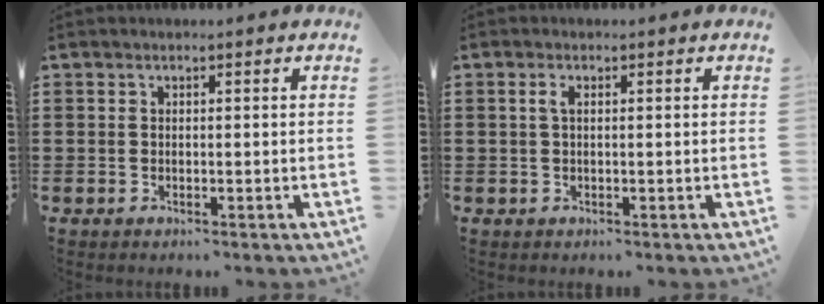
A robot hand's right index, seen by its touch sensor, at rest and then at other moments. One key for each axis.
{"total": 1.2, "fx": 0.2, "fy": 0.4, "fz": 1.1, "tx": -0.023, "ty": 0.004, "tz": 0.002}